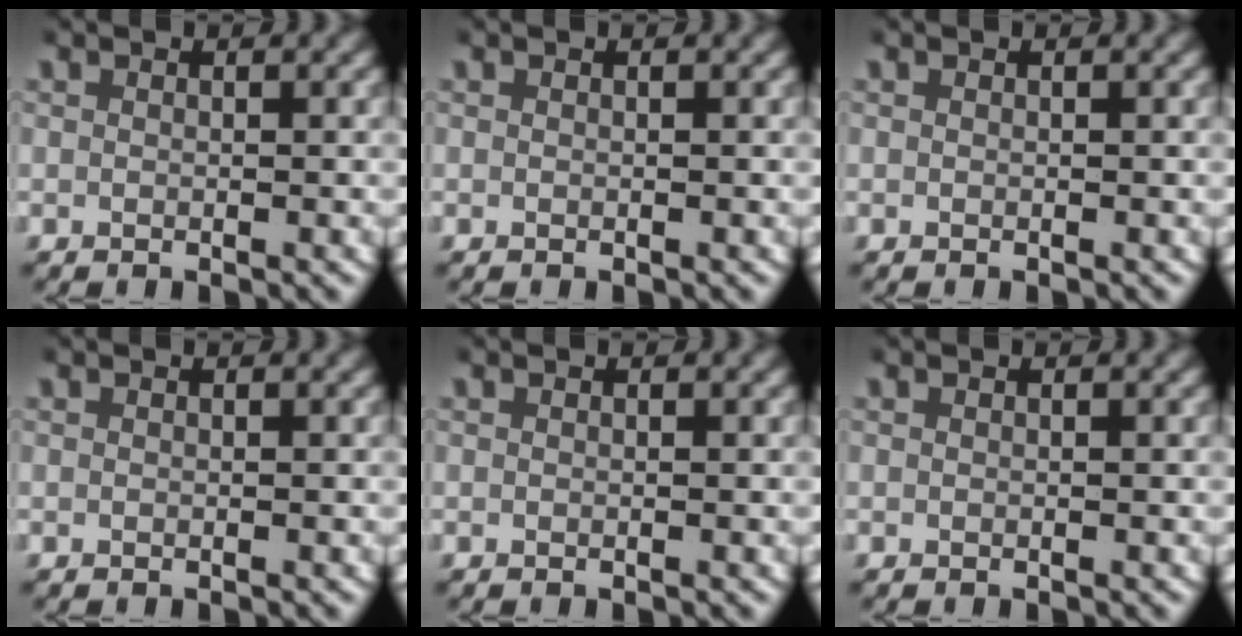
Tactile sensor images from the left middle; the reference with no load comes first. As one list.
[{"total": 0.0}, {"total": 0.0}, {"total": 0.0}, {"total": 0.0}, {"total": 0.0}]